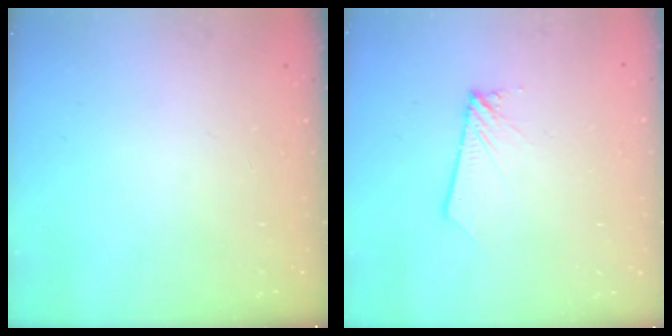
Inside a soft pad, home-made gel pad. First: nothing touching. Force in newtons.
{"total": 2.0, "press": 2.0, "slide": 0.1}